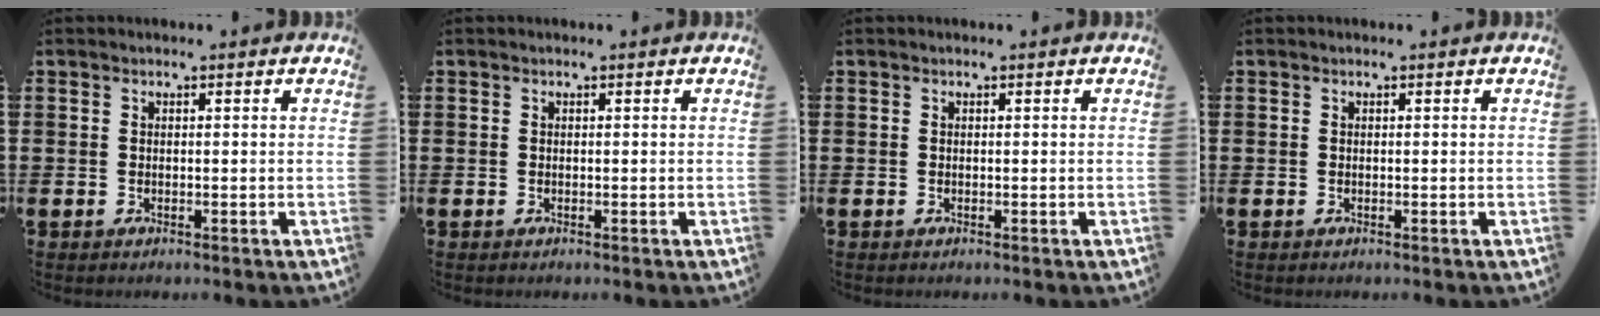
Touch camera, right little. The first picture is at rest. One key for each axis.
{"total": 0.0}
{"total": 0.0}
{"total": 0.0}